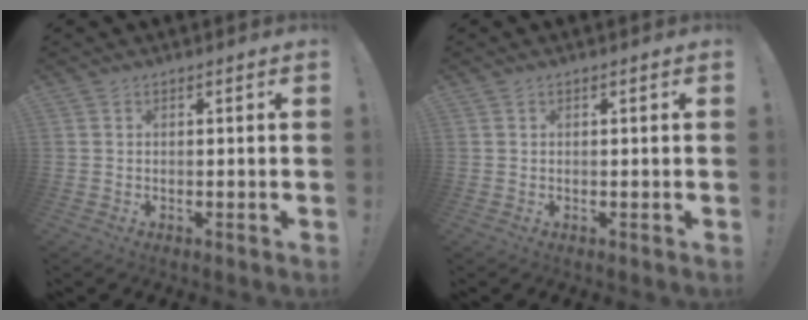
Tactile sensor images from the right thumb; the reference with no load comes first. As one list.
[{"total": 0.0}]